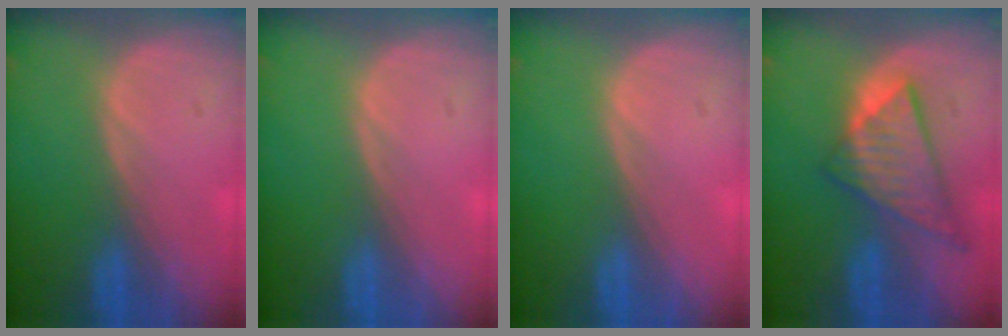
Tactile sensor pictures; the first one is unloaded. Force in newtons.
{"total": 0.0}
{"total": 0.0}
{"total": 8.9, "press": 7.8, "slide": 4.5}